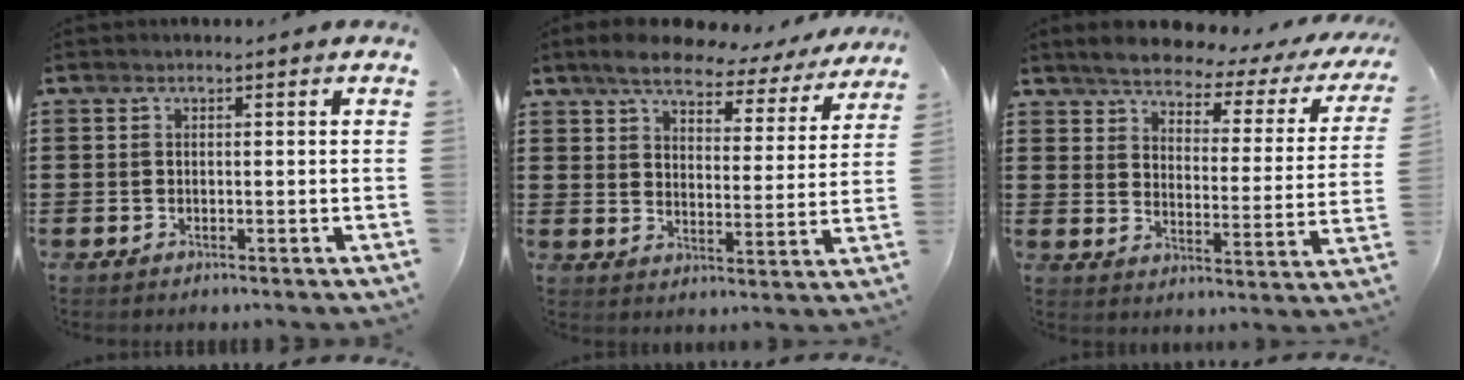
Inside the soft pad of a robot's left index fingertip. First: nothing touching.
{"total": 6.1, "force": [5.4, 1.8, 2.3], "torque": [-0.064, -0.025, 0.088]}
{"total": 4.2, "force": [3.9, 0.8, 1.4], "torque": [-0.044, -0.030, 0.058]}